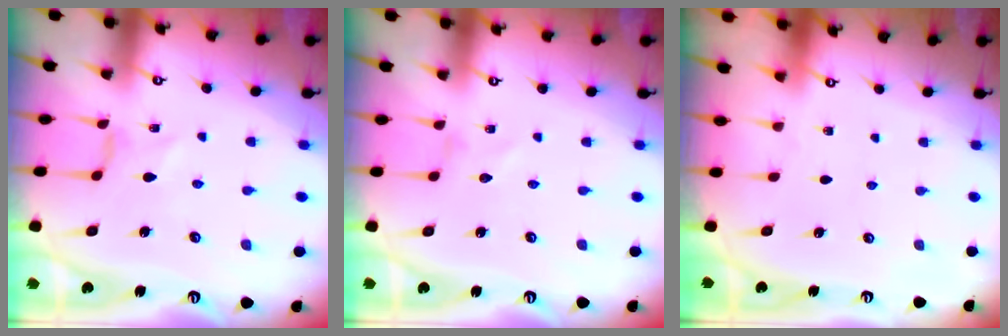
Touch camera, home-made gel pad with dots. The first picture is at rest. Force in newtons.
{"total": 0.0}
{"total": 0.0}